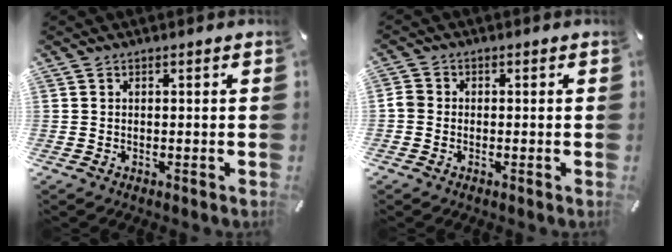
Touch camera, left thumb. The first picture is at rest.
{"total": 2.3, "force": [-0.9, 1.8, 0.9], "torque": [-0.017, 0.005, -0.017]}